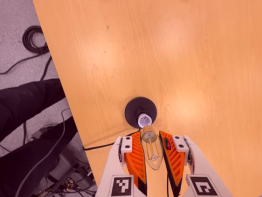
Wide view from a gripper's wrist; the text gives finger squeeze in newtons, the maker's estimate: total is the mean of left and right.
{"total": 21.3, "left": 22.8, "right": 19.9}